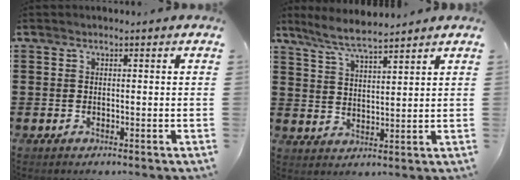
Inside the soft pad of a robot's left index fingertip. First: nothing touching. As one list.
[{"total": 5.3, "force": [4.8, -0.1, 2.2], "torque": [-0.059, -0.016, 0.086]}]